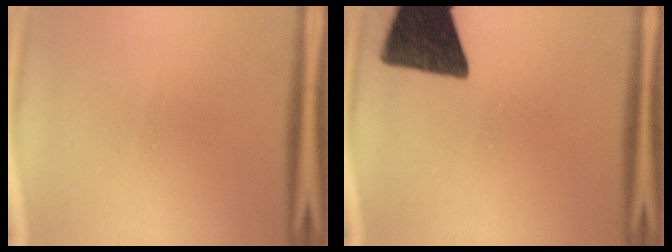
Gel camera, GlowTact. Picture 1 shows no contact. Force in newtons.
{"total": 15.1}